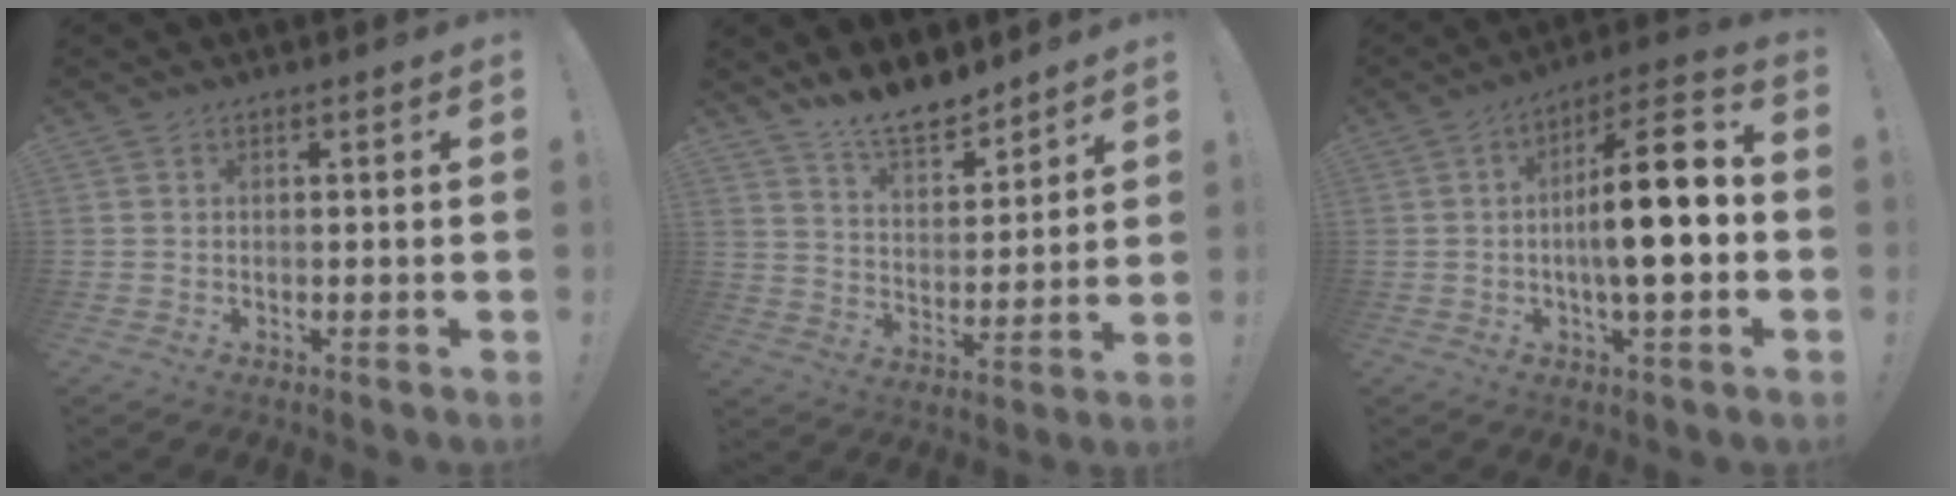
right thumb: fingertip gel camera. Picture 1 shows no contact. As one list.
[{"total": 11.1, "force": [9.7, 4.0, 3.5], "torque": [-0.058, -0.075, 0.183]}, {"total": 16.5, "force": [-1.5, 4.3, 15.8], "torque": [-0.248, 0.003, -0.034]}]